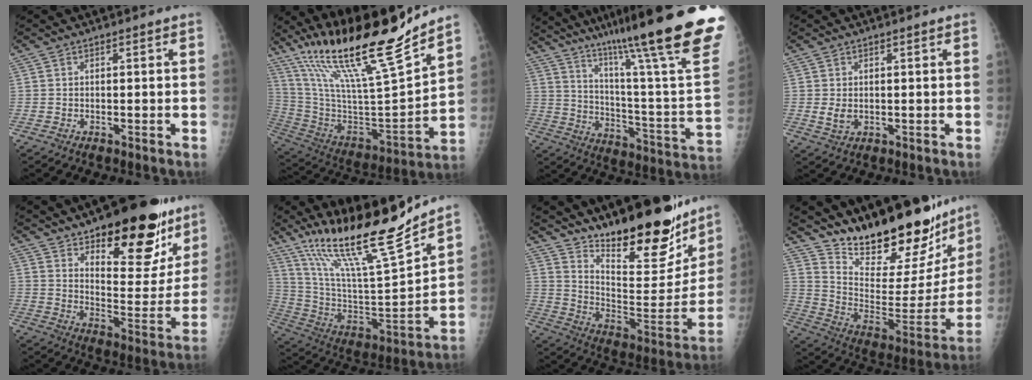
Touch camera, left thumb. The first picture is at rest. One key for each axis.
{"total": 25.1, "fx": 19.7, "fy": 2.2, "fz": 15.4, "tx": -0.244, "ty": -0.092, "tz": 0.357}
{"total": 34.3, "fx": 23.6, "fy": 3.2, "fz": 24.7, "tx": -0.295, "ty": -0.104, "tz": 0.342}
{"total": 2.4, "fx": 0.3, "fy": 1.5, "fz": 1.8, "tx": -0.029, "ty": -0.007, "tz": 0.012}
{"total": 23.4, "fx": 15.0, "fy": 9.8, "fz": 15.1, "tx": -0.151, "ty": -0.079, "tz": 0.216}
{"total": 22.1, "fx": 17.8, "fy": 1.7, "fz": 13.0, "tx": -0.197, "ty": -0.090, "tz": 0.324}
{"total": 24.1, "fx": 18.6, "fy": 7.6, "fz": 13.4, "tx": -0.162, "ty": -0.116, "tz": 0.288}
{"total": 28.5, "fx": 24.2, "fy": 8.3, "fz": 12.5, "tx": -0.169, "ty": -0.146, "tz": 0.355}